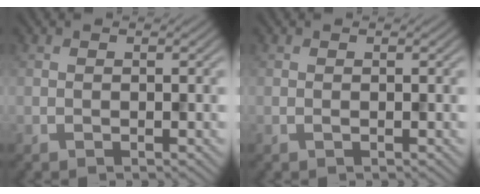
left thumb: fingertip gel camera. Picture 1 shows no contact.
{"total": 0.0}